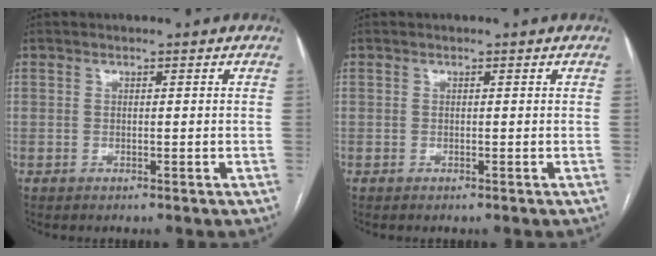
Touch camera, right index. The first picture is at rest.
{"total": 0.0}